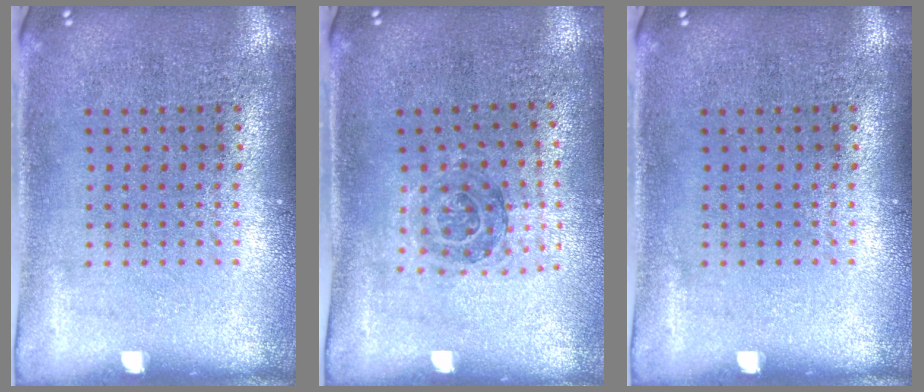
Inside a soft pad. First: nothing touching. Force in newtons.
{"total": 1.1, "press": 1.1, "slide": 0.3}
{"total": 0.0}